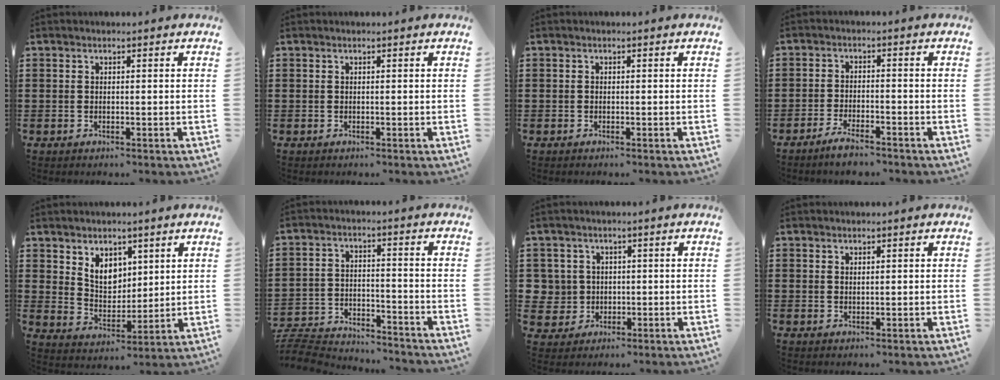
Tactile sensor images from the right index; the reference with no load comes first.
{"total": 0.0}
{"total": 0.5, "force": [-0.5, 0.1, 0.1], "torque": [-0.002, -0.001, -0.010]}
{"total": 3.3, "force": [-3.1, 0.2, 1.2], "torque": [-0.029, 0.001, -0.064]}
{"total": 6.1, "force": [3.4, 4.3, 2.7], "torque": [-0.063, 0.002, 0.063]}
{"total": 6.6, "force": [-6.5, 0.6, 1.0], "torque": [-0.038, 0.002, -0.134]}
{"total": 3.9, "force": [-0.1, 3.8, 0.5], "torque": [-0.037, 0.008, -0.006]}
{"total": 0.6, "force": [0.4, 0.4, 0.3], "torque": [-0.007, 0.002, 0.008]}